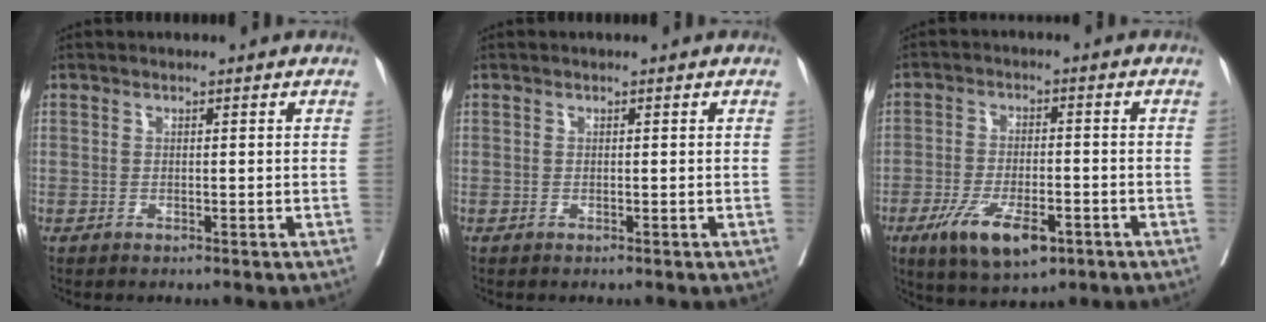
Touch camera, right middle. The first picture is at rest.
{"total": 0.0}
{"total": 9.3, "force": [-4.9, 3.2, 7.3], "torque": [-0.135, -0.015, -0.075]}